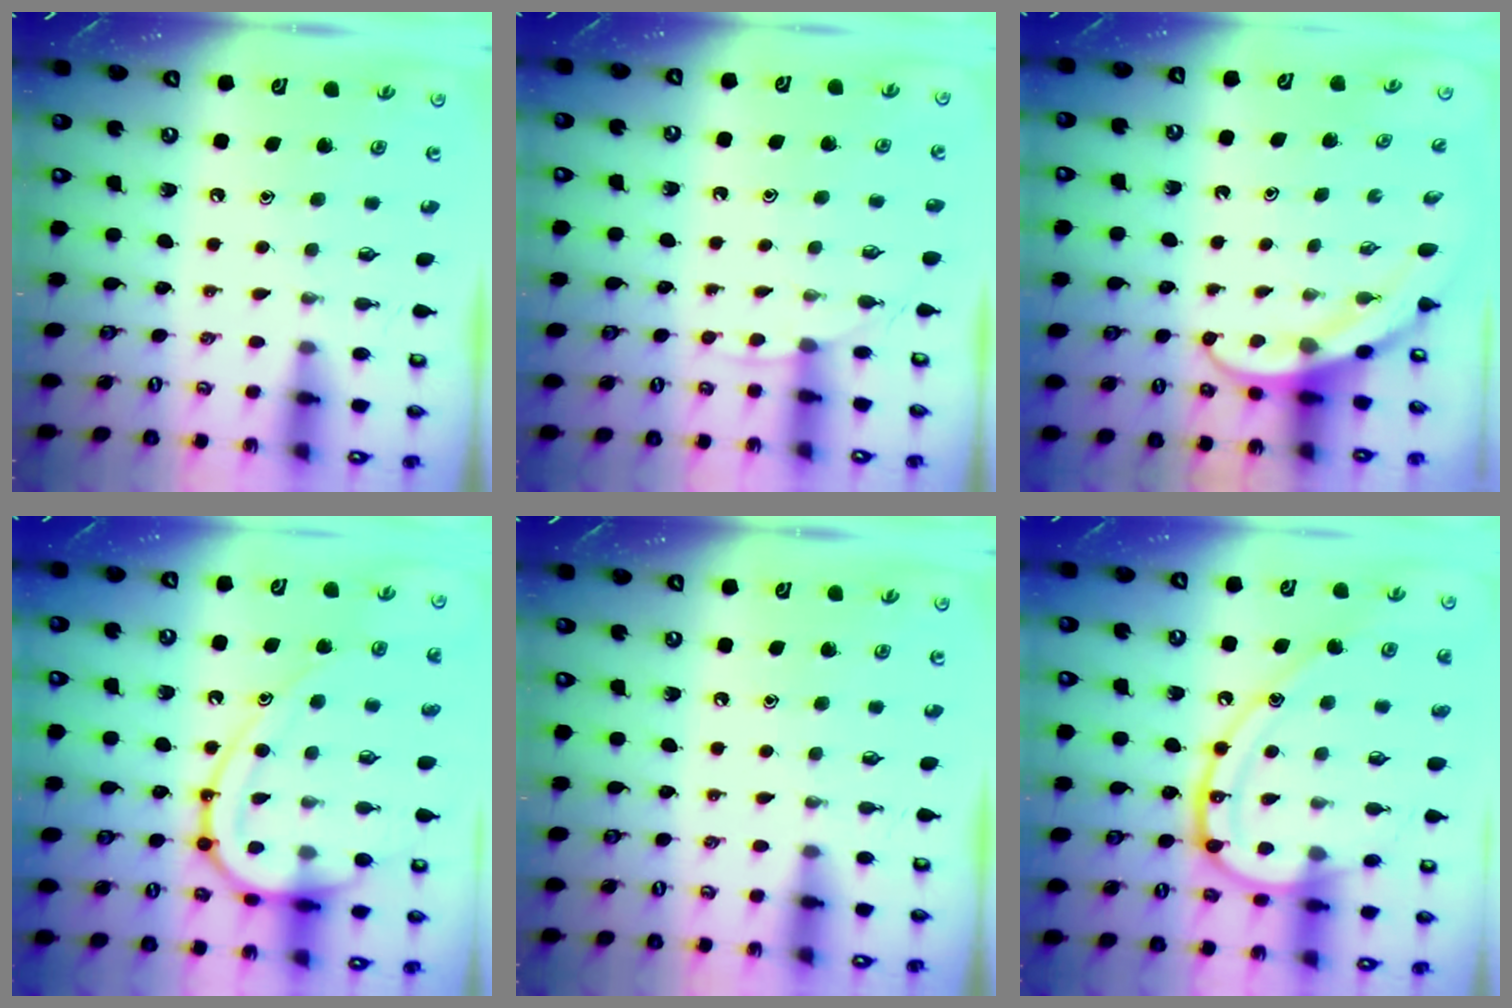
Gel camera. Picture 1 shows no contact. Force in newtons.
{"total": 3.0, "press": 3.0, "slide": 0.4}
{"total": 4.0, "press": 4.0, "slide": 0.3}
{"total": 15.8, "press": 15.7, "slide": 1.3}
{"total": 0.0}
{"total": 17.4, "press": 17.3, "slide": 1.6}